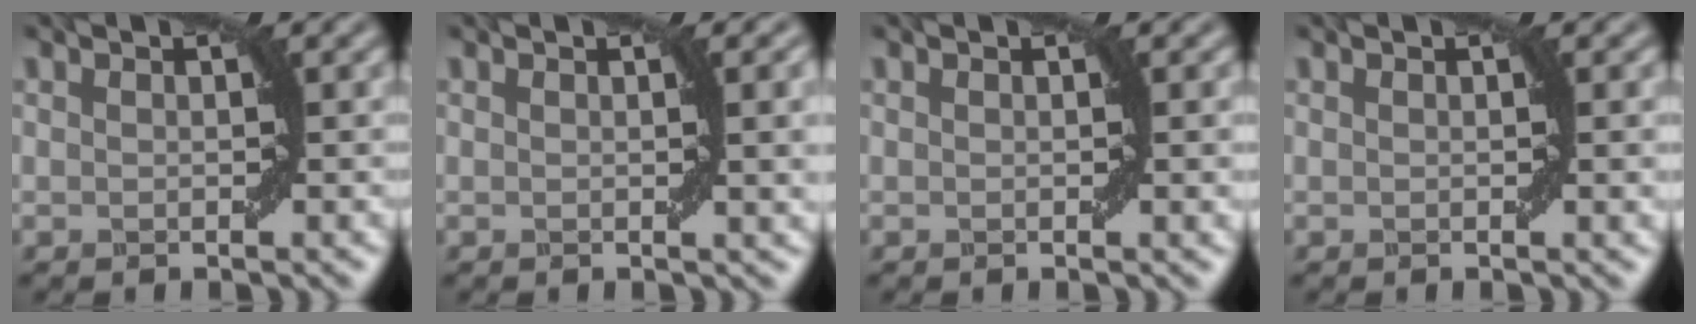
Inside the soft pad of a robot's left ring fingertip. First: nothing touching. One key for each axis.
{"total": 3.2, "fx": 0.6, "fy": 0.7, "fz": 3.0, "tx": -0.033, "ty": 0.003, "tz": 0.010}
{"total": 0.9, "fx": 0.1, "fy": 0.0, "fz": 0.9, "tx": -0.010, "ty": 0.000, "tz": 0.002}
{"total": 0.9, "fx": 0.1, "fy": 0.0, "fz": 0.9, "tx": -0.010, "ty": 0.000, "tz": 0.002}